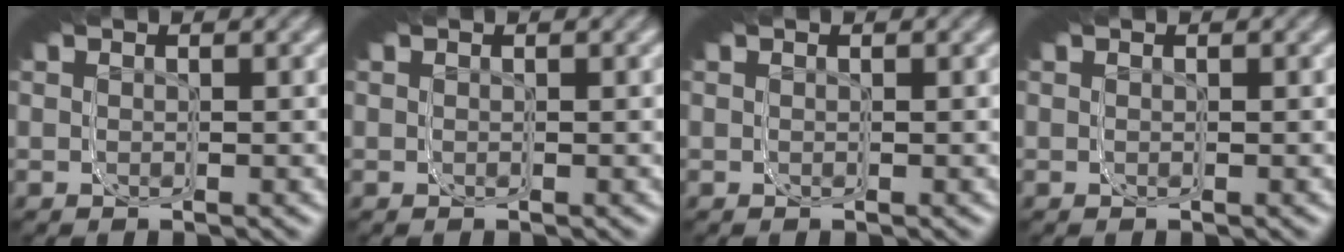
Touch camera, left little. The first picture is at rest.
{"total": 0.0}
{"total": 0.0}
{"total": 0.0}